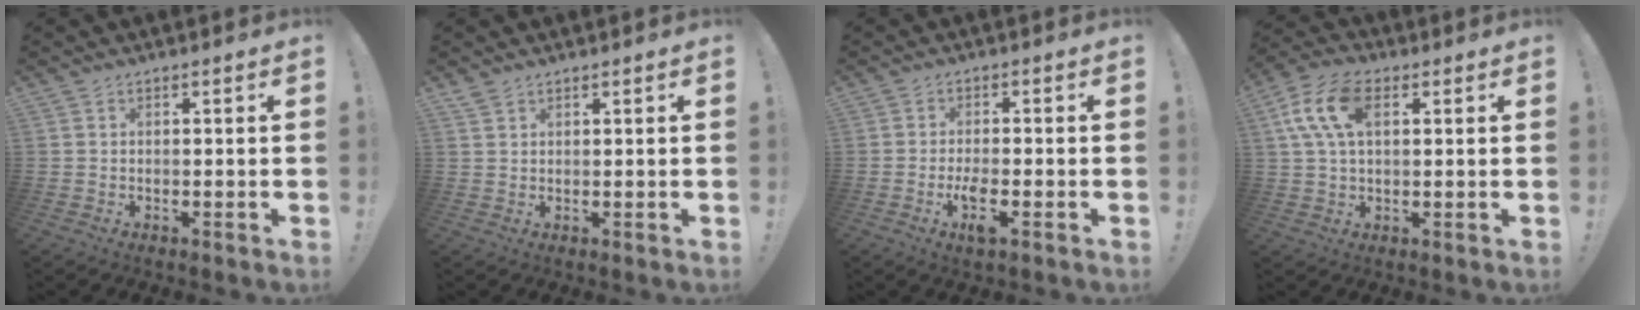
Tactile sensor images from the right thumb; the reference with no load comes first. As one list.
[{"total": 1.8, "force": [1.4, 0.8, 0.8], "torque": [-0.016, -0.004, 0.027]}, {"total": 5.2, "force": [-2.2, 1.3, 4.5], "torque": [-0.090, 0.000, -0.035]}, {"total": 13.0, "force": [3.7, 7.5, 10.0], "torque": [-0.193, 0.007, 0.070]}]